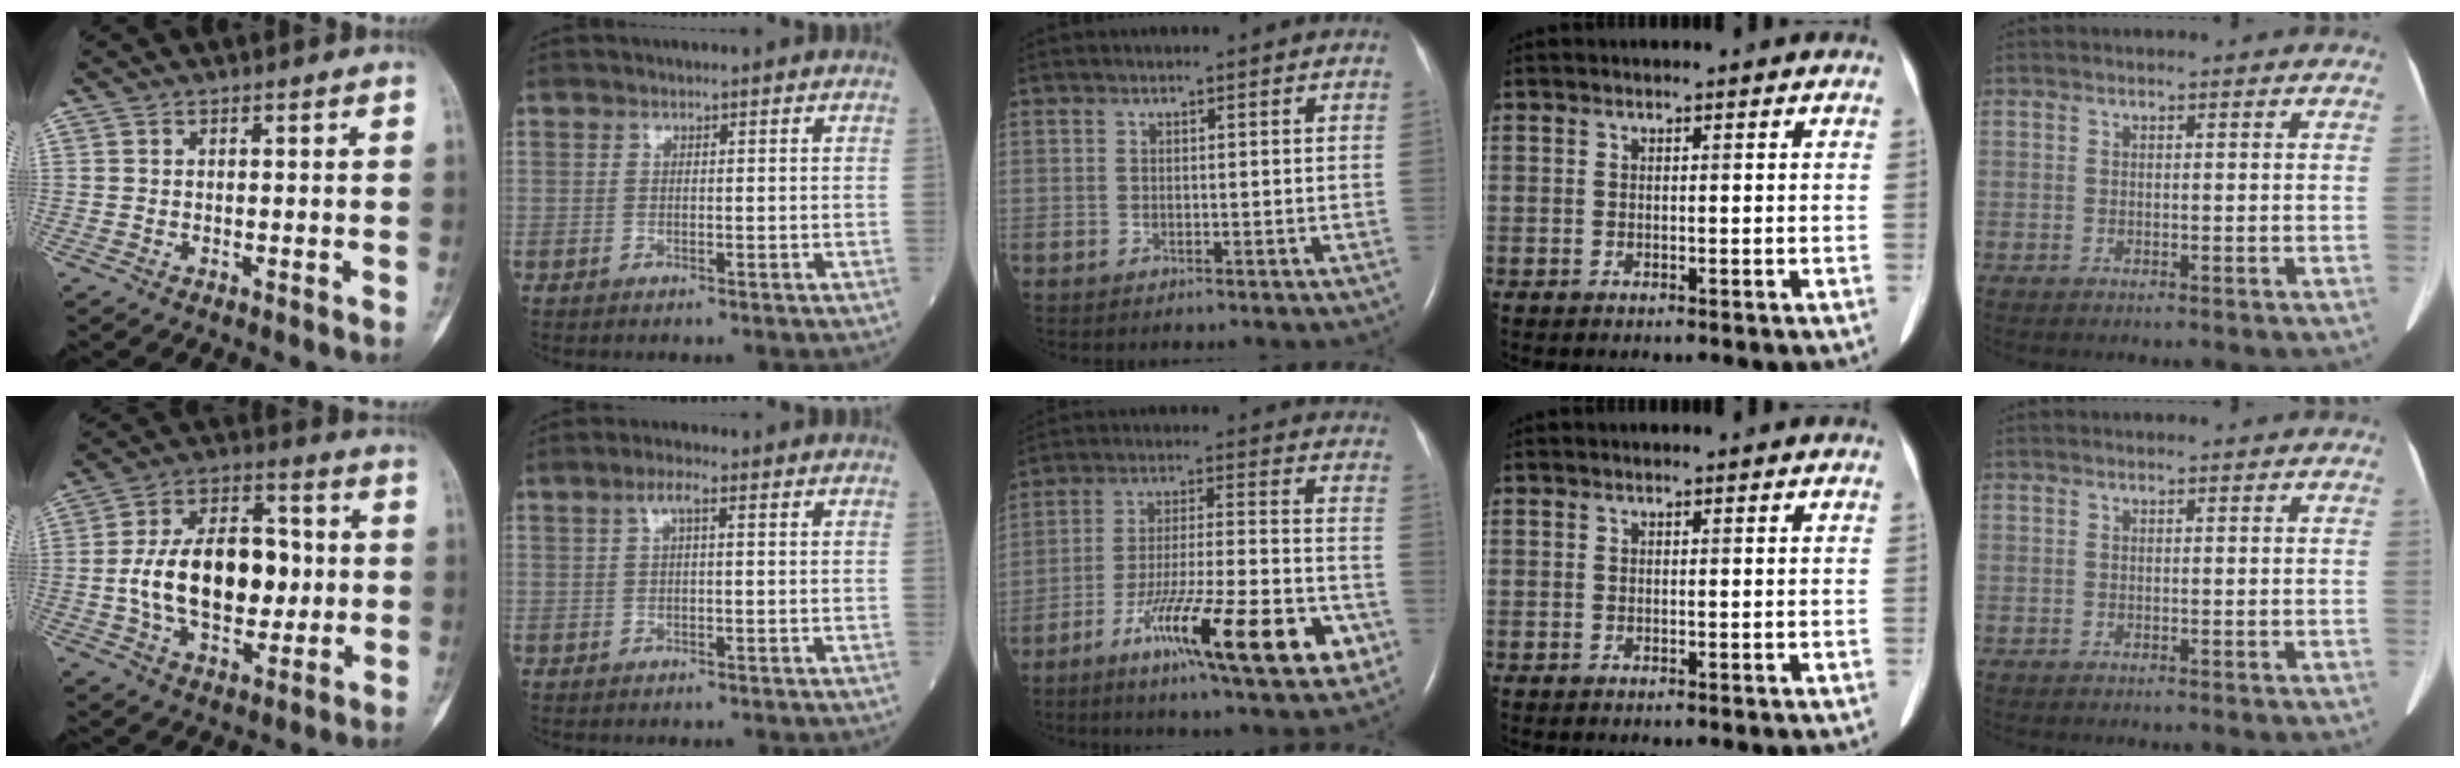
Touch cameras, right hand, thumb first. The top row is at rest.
{"thumb": {"total": 18.8, "force": [-0.3, 11.5, 14.9], "torque": [-0.225, 0.026, -0.003]}, "index": {"total": 2.4, "force": [0.9, 0.5, 2.2], "torque": [-0.045, 0.011, 0.017]}, "middle": {"total": 18.8, "force": [-9.3, 2.2, 16.2], "torque": [-0.236, -0.012, -0.141]}}